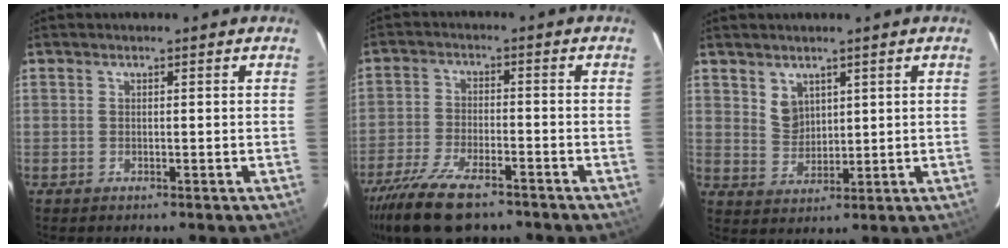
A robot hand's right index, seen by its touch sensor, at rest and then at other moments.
{"total": 13.8, "force": [-10.5, 4.9, 7.5], "torque": [-0.176, -0.032, -0.189]}
{"total": 4.3, "force": [2.6, 3.0, 1.6], "torque": [-0.022, 0.002, 0.057]}